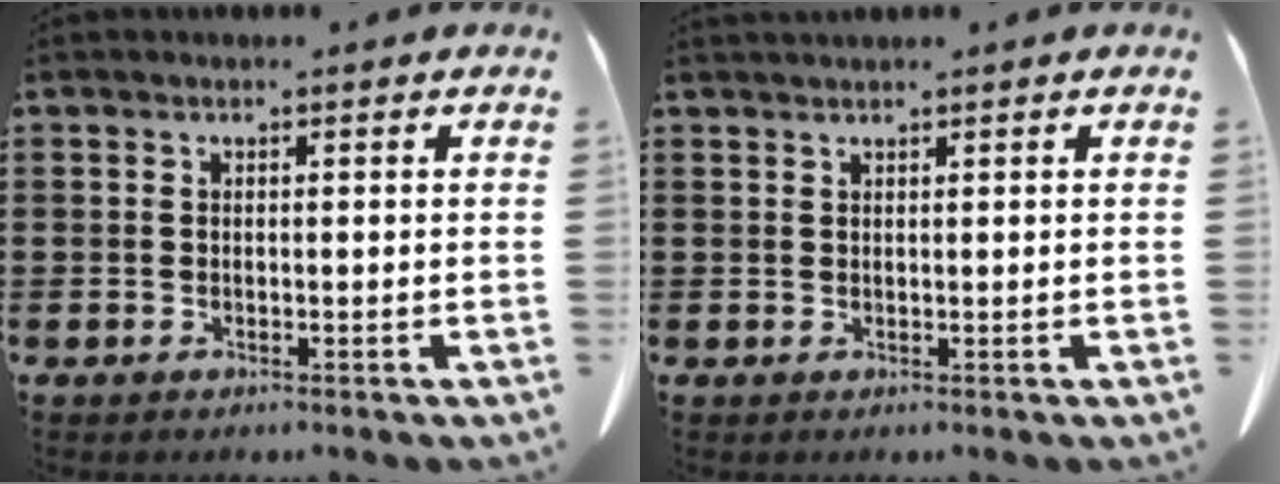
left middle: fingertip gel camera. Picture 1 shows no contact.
{"total": 0.8, "force": [0.7, 0.0, 0.3], "torque": [-0.007, -0.001, 0.015]}